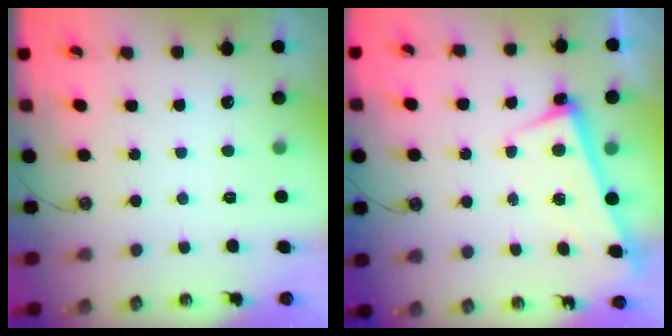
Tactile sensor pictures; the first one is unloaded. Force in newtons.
{"total": 2.6, "press": 2.5, "slide": 0.7}